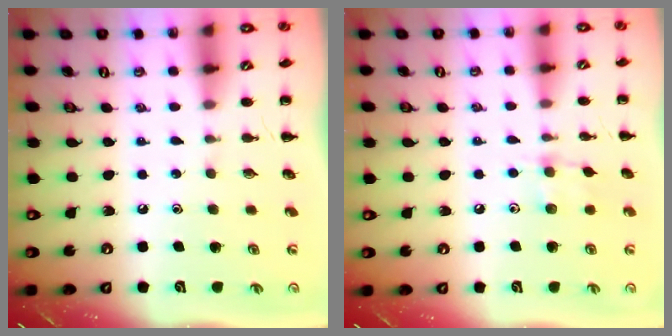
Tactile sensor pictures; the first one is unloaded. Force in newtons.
{"total": 7.2, "press": 6.9, "slide": 1.7}